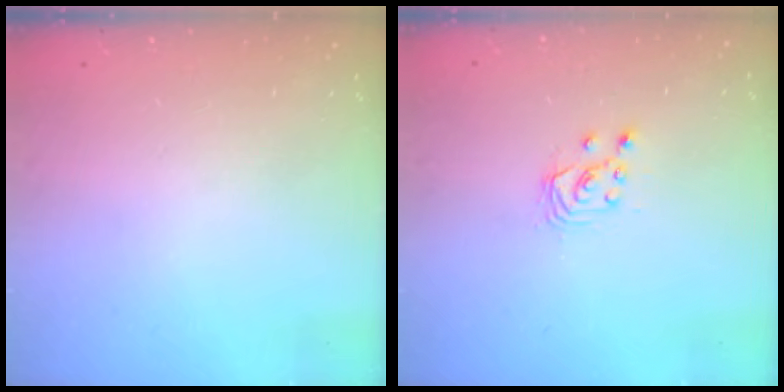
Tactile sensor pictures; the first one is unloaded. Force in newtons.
{"total": 2.9, "press": 2.9, "slide": 0.2}